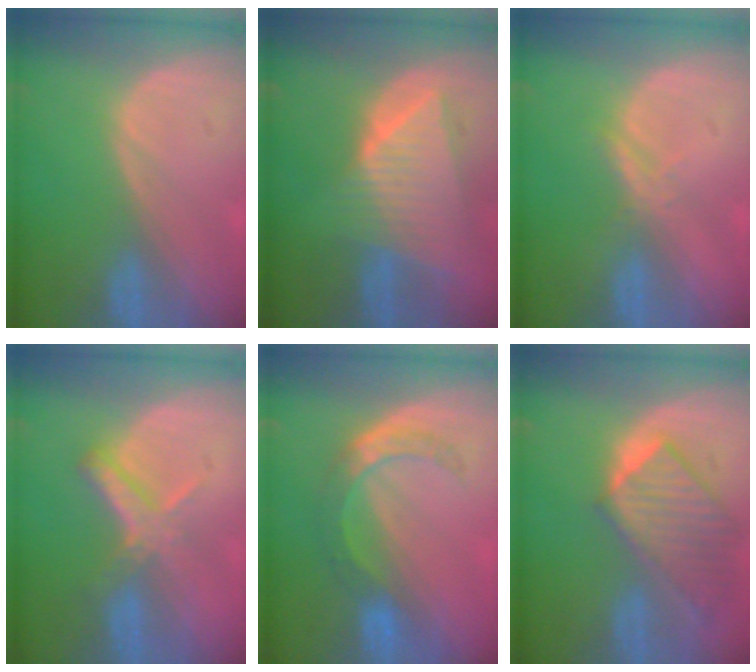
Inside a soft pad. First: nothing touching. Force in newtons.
{"total": 9.0, "press": 7.9, "slide": 4.3}
{"total": 1.7, "press": 1.7, "slide": 0.1}
{"total": 5.6, "press": 5.2, "slide": 2.2}
{"total": 5.6, "press": 5.4, "slide": 1.6}
{"total": 9.4, "press": 8.3, "slide": 4.6}